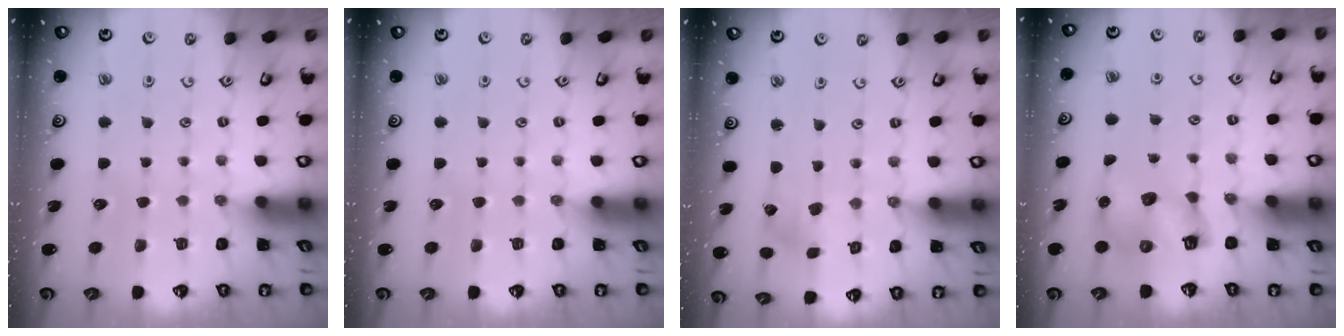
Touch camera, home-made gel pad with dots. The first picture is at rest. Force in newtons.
{"total": 0.0}
{"total": 1.4, "press": 1.4, "slide": 0.2}
{"total": 8.1, "press": 8.1, "slide": 0.9}